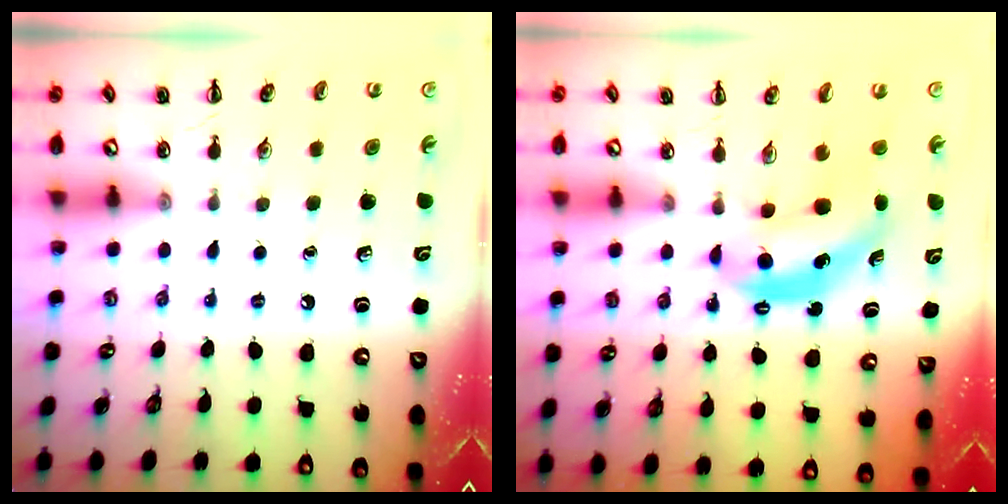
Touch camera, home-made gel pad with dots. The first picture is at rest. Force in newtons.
{"total": 6.2, "press": 6.2, "slide": 0.4}